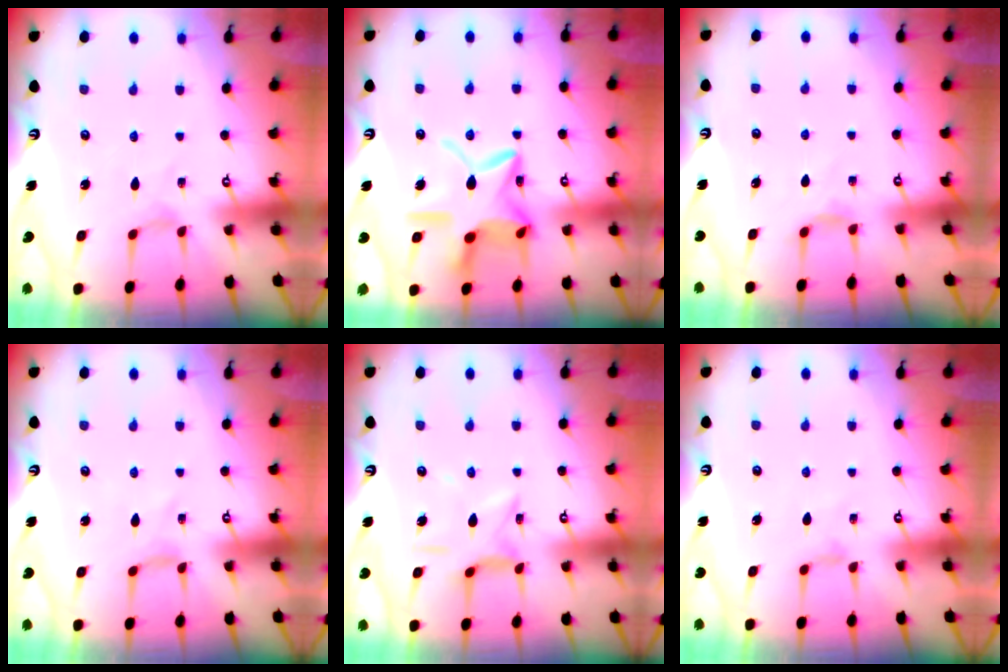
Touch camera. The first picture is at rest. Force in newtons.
{"total": 15.6, "press": 15.5, "slide": 1.1}
{"total": 2.6, "press": 2.6, "slide": 0.4}
{"total": 0.0}
{"total": 7.6, "press": 7.6, "slide": 0.5}
{"total": 1.9, "press": 1.8, "slide": 0.5}